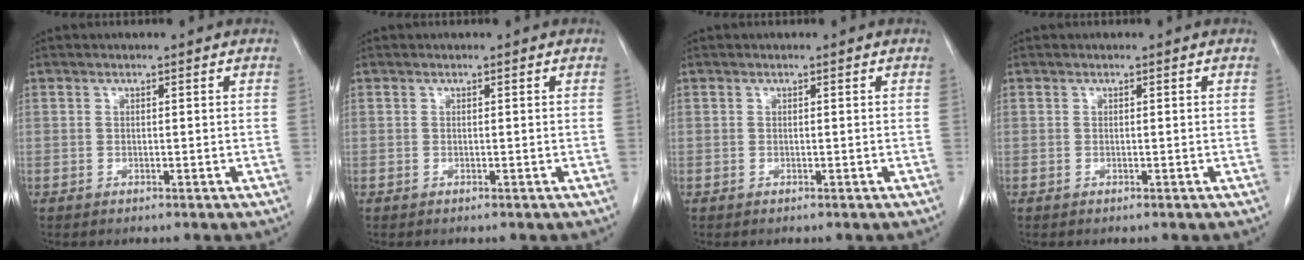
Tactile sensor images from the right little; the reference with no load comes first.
{"total": 0.0}
{"total": 0.0}
{"total": 0.0}